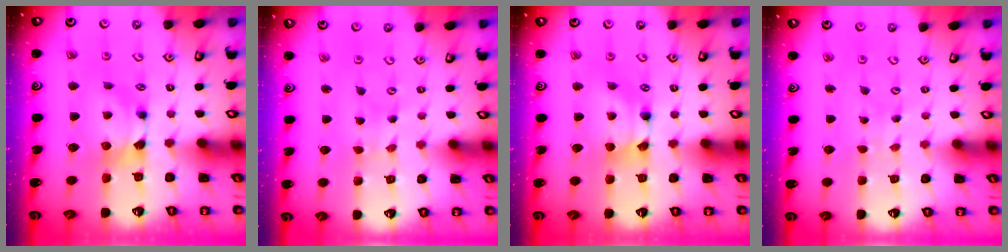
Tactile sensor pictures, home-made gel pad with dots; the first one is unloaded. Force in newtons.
{"total": 5.7, "press": 5.7, "slide": 0.3}
{"total": 1.6, "press": 1.6, "slide": 0.2}
{"total": 5.7, "press": 5.7, "slide": 0.2}